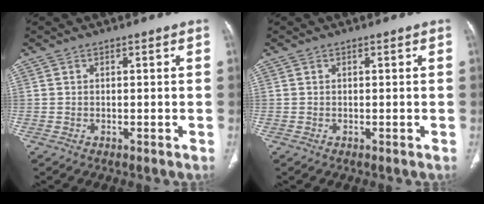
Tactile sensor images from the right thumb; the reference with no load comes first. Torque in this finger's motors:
{"motor_torque": [-0.02, 0.02, -0.06, 0.06, 0.02]}